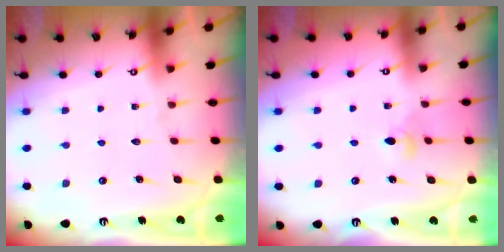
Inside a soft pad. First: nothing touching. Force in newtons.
{"total": 4.4, "press": 4.2, "slide": 1.0}